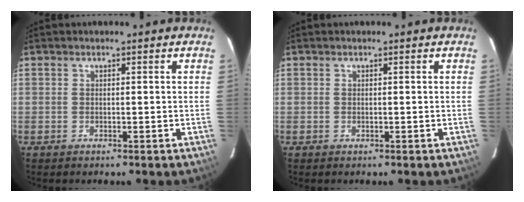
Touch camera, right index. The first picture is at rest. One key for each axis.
{"total": 0.0}